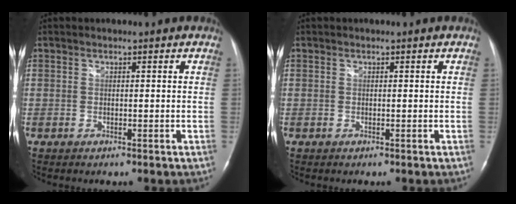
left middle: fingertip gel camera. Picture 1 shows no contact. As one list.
[{"total": 0.0}]